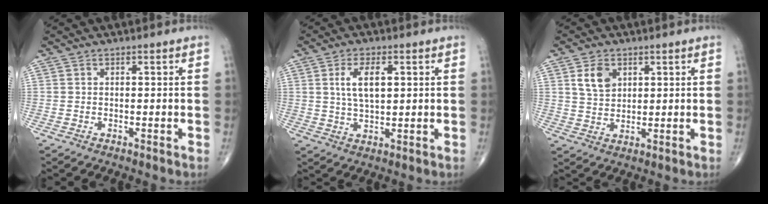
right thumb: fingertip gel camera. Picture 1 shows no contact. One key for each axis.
{"total": 6.9, "fx": 1.8, "fy": 3.2, "fz": 5.8, "tx": -0.107, "ty": -0.006, "tz": 0.034}
{"total": 5.4, "fx": 2.3, "fy": 3.7, "fz": 3.3, "tx": -0.046, "ty": -0.012, "tz": 0.045}